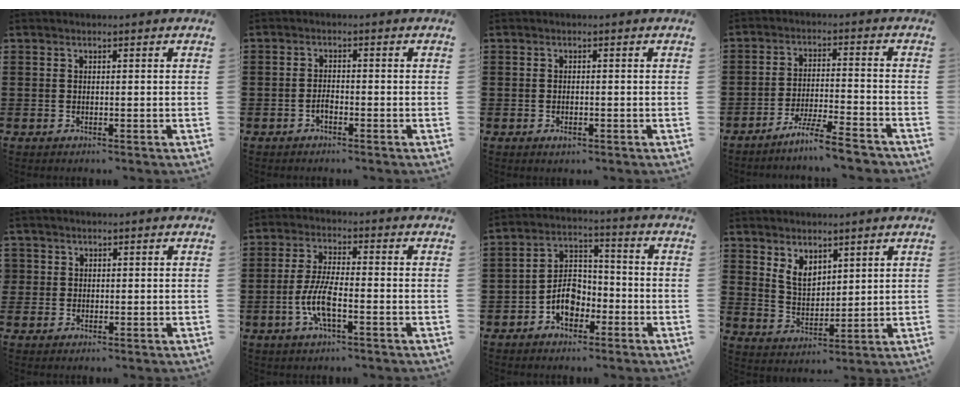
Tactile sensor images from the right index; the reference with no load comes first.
{"total": 1.5, "force": [-0.9, 0.6, 1.1], "torque": [-0.023, -0.004, -0.014]}
{"total": 1.0, "force": [-0.4, 0.3, 0.8], "torque": [-0.018, -0.006, -0.005]}
{"total": 6.3, "force": [-5.6, -0.3, 2.9], "torque": [-0.062, -0.011, -0.108]}
{"total": 1.3, "force": [0.4, 1.2, 0.1], "torque": [-0.006, 0.005, 0.007]}
{"total": 6.8, "force": [-2.3, 1.7, 6.2], "torque": [-0.146, -0.016, -0.048]}
{"total": 6.1, "force": [-2.9, 4.1, 3.5], "torque": [-0.064, 0.010, -0.055]}
{"total": 4.8, "force": [3.2, 2.9, 2.2], "torque": [-0.055, 0.003, 0.060]}